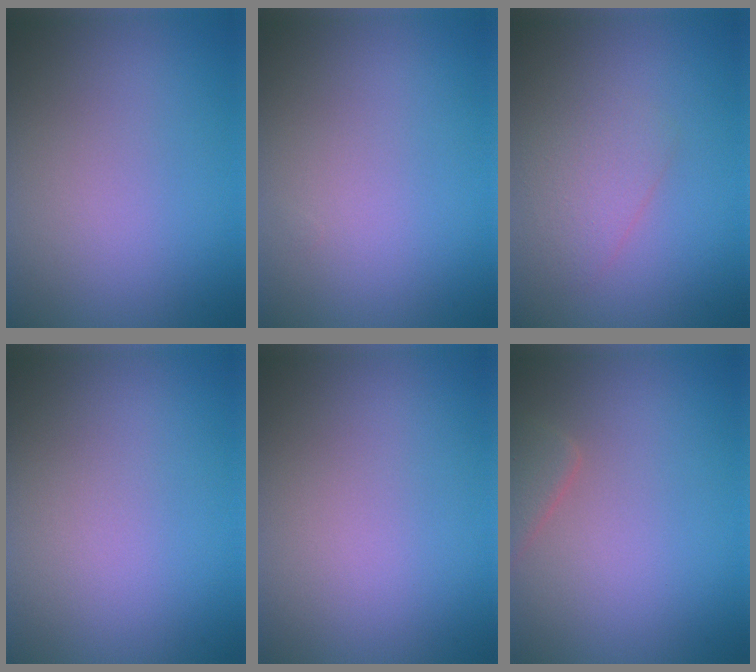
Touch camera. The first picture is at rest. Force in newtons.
{"total": 0.0}
{"total": 2.3, "press": 2.3, "slide": 0.1}
{"total": 0.0}
{"total": 0.0}
{"total": 1.8, "press": 1.8, "slide": 0.1}